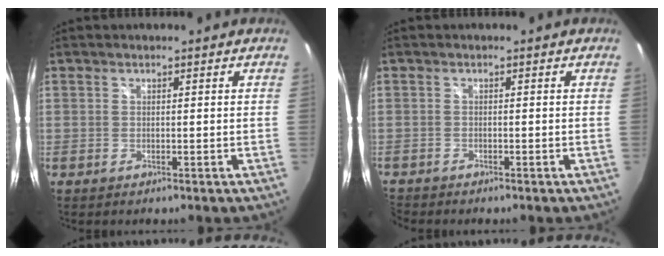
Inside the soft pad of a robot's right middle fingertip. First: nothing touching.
{"total": 2.2, "force": [-2.1, 0.5, 0.0], "torque": [-0.011, -0.011, -0.046]}